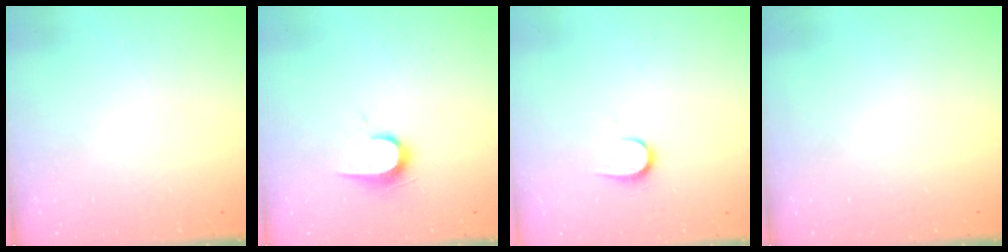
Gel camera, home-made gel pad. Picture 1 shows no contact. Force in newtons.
{"total": 6.4, "press": 6.3, "slide": 0.7}
{"total": 6.7, "press": 6.6, "slide": 0.7}
{"total": 0.0}